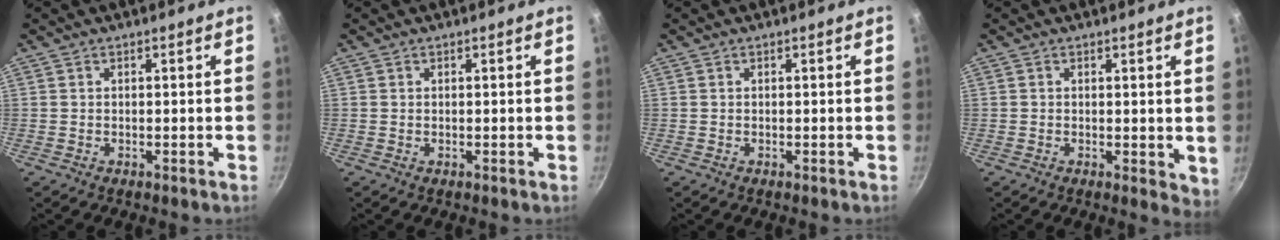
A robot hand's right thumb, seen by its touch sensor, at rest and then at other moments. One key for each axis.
{"total": 0.0}
{"total": 0.0}
{"total": 3.4, "fx": 0.5, "fy": 1.8, "fz": 2.9, "tx": -0.033, "ty": -0.006, "tz": 0.008}